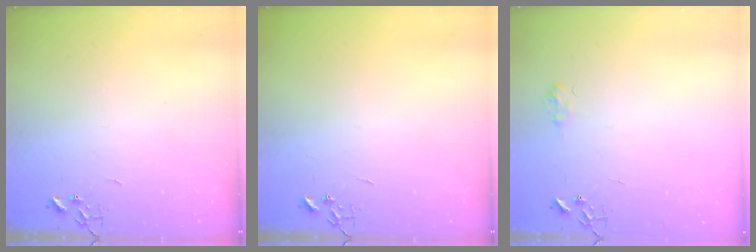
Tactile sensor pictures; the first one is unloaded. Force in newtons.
{"total": 0.0}
{"total": 6.0, "press": 5.9, "slide": 0.7}